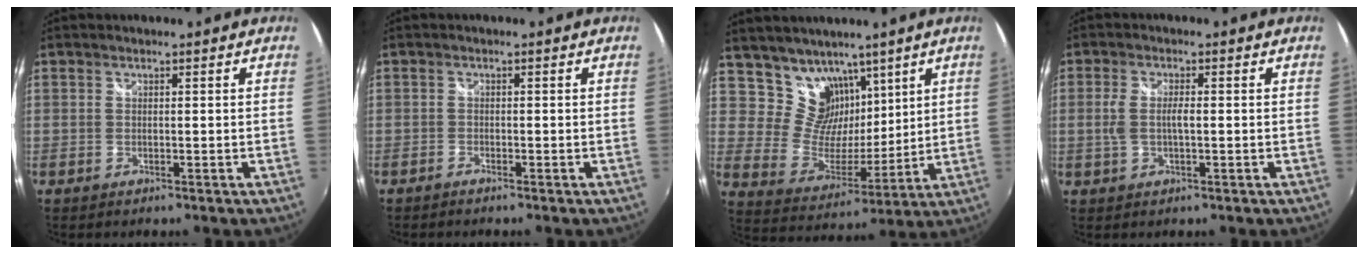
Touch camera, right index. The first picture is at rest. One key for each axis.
{"total": 0.9, "fx": -0.9, "fy": 0.3, "fz": 0.2, "tx": -0.010, "ty": -0.002, "tz": -0.020}
{"total": 11.8, "fx": 8.0, "fy": 7.6, "fz": 4.3, "tx": -0.075, "ty": -0.005, "tz": 0.157}
{"total": 4.1, "fx": -0.2, "fy": 1.5, "fz": 3.8, "tx": -0.075, "ty": -0.002, "tz": -0.003}